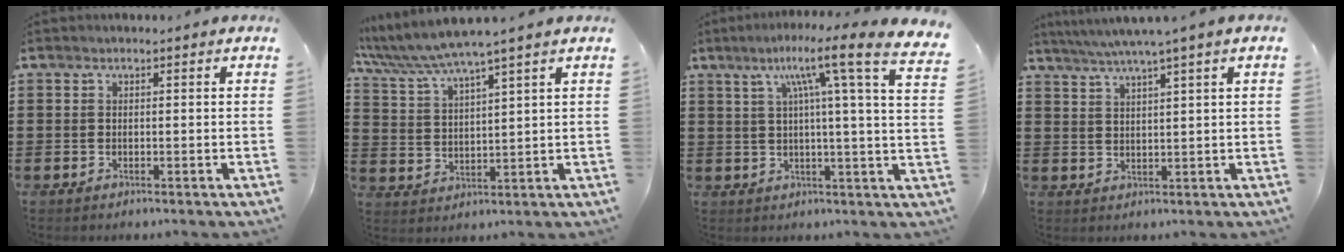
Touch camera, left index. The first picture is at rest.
{"total": 5.6, "force": [4.9, -0.2, 2.8], "torque": [-0.073, -0.023, 0.083]}
{"total": 10.8, "force": [5.7, -0.6, 9.1], "torque": [-0.164, -0.034, 0.072]}
{"total": 3.8, "force": [2.7, -0.7, 2.5], "torque": [-0.054, -0.010, 0.045]}